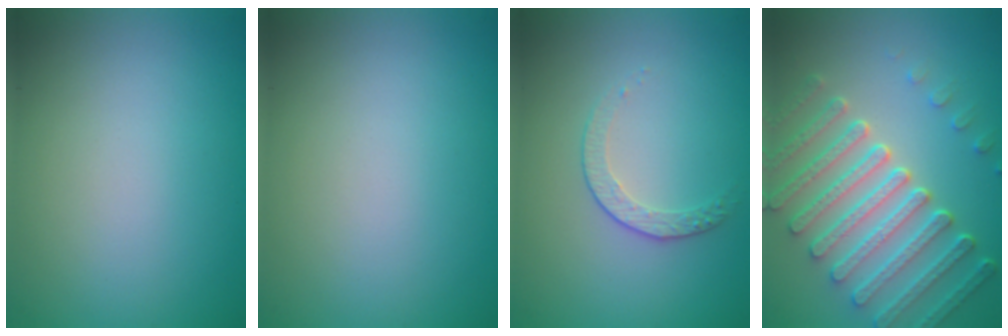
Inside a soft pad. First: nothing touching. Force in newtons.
{"total": 0.0}
{"total": 1.6, "press": 1.0, "slide": 1.3}
{"total": 7.3, "press": 5.5, "slide": 4.9}